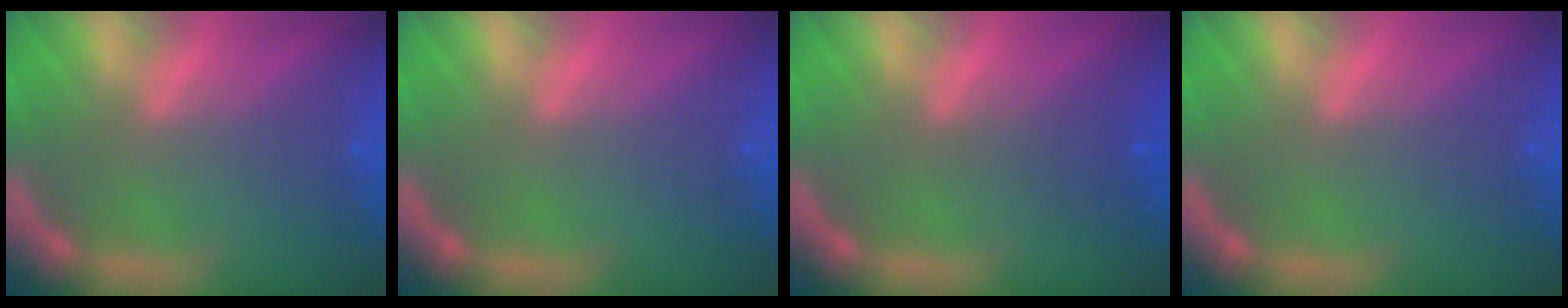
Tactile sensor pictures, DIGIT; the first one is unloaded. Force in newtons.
{"total": 0.0}
{"total": 1.5}
{"total": 0.0}